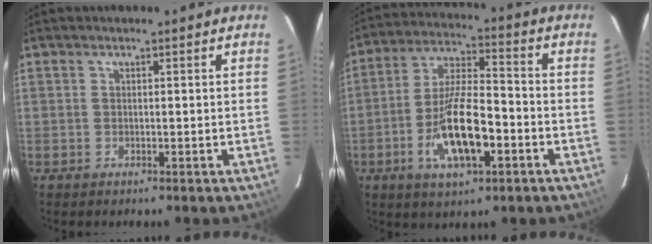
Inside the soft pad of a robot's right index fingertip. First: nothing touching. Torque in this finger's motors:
{"motor_torque": [0.52, -0.29, 0.79, 0.21]}